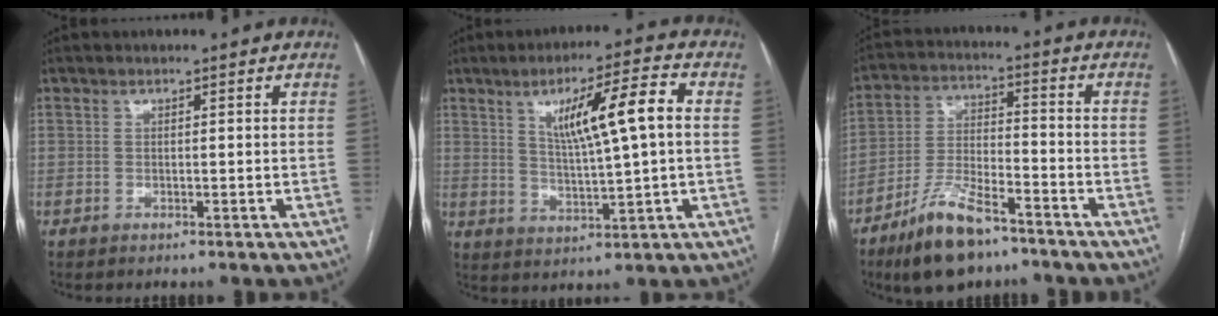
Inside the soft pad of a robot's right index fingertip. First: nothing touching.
{"total": 10.8, "force": [2.6, 0.9, 10.4], "torque": [-0.170, 0.010, 0.046]}
{"total": 11.6, "force": [-8.2, 3.5, 7.4], "torque": [-0.153, -0.012, -0.149]}